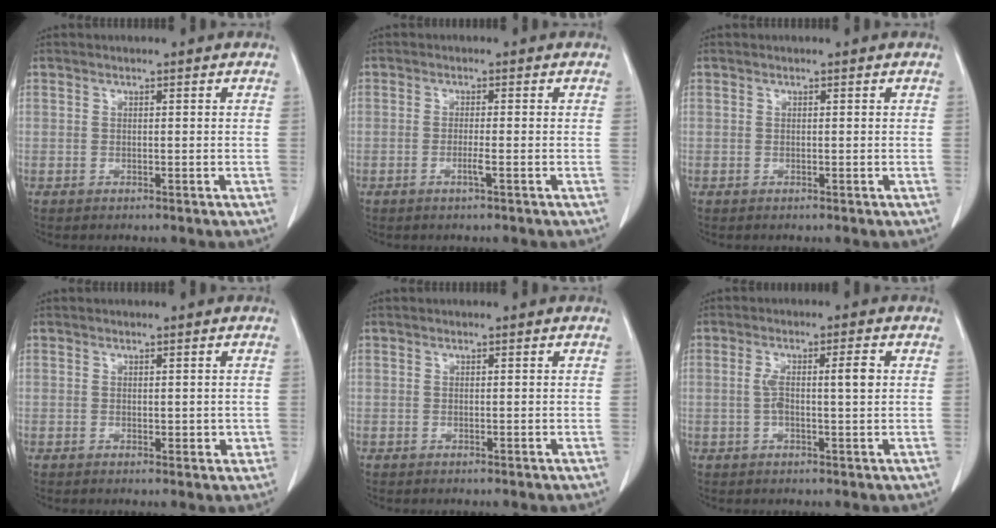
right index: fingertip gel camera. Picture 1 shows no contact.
{"total": 1.6, "force": [-0.7, -0.2, 1.4], "torque": [-0.030, -0.003, -0.014]}
{"total": 0.0}
{"total": 1.9, "force": [0.0, 1.1, 1.5], "torque": [-0.014, -0.003, 0.005]}
{"total": 0.0}
{"total": 4.8, "force": [0.5, 0.6, 4.8], "torque": [-0.092, 0.014, 0.010]}